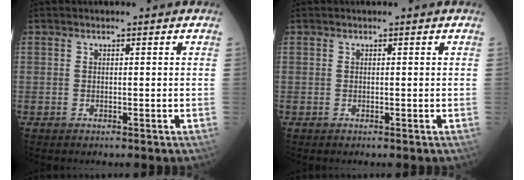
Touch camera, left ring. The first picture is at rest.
{"total": 0.0}